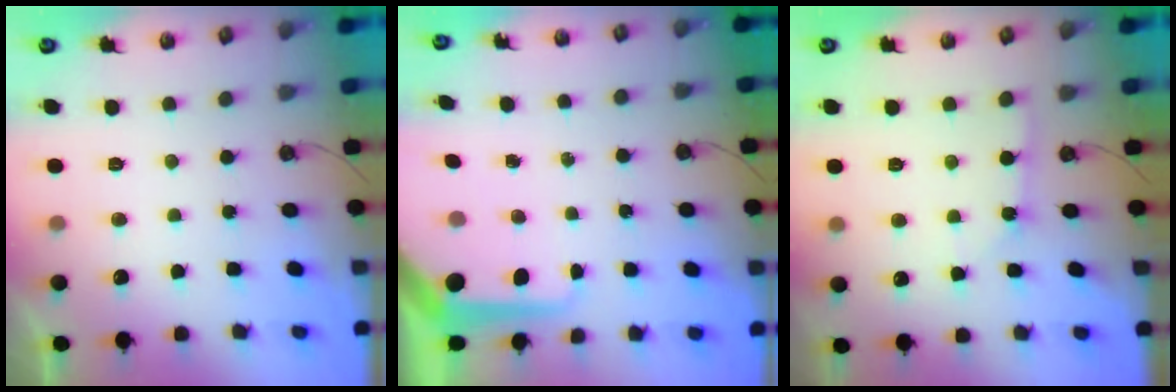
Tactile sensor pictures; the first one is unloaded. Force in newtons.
{"total": 7.9, "press": 7.8, "slide": 0.9}
{"total": 2.8, "press": 2.8, "slide": 0.3}